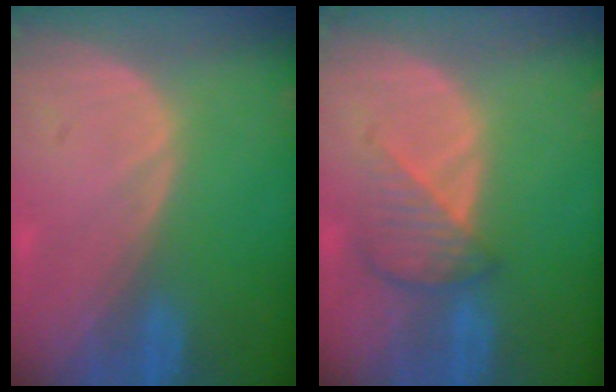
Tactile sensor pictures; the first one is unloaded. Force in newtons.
{"total": 4.6, "press": 4.2, "slide": 1.8}